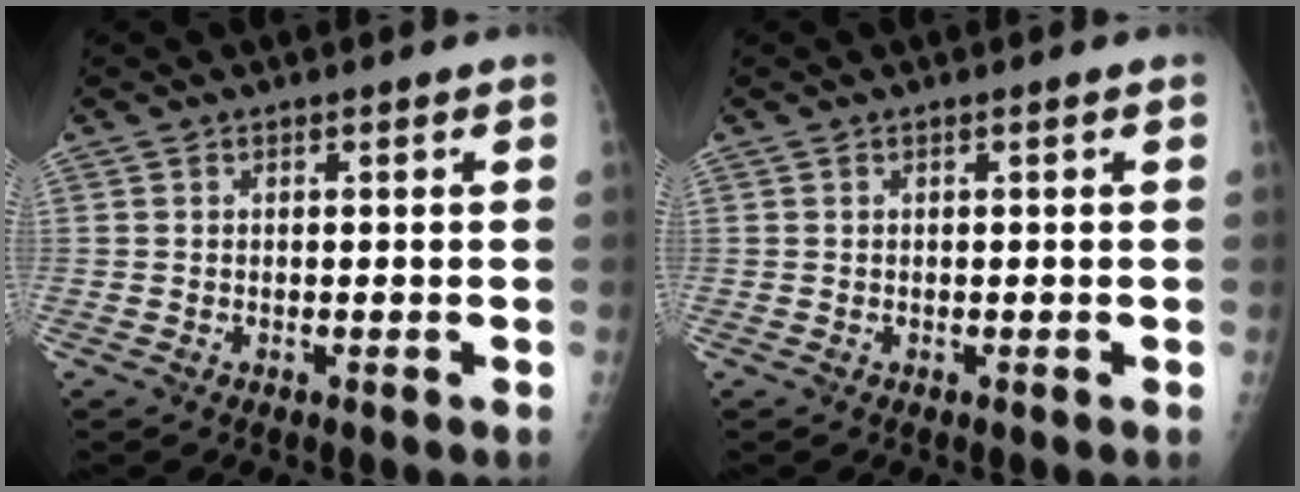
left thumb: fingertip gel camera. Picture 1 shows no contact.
{"total": 0.0}